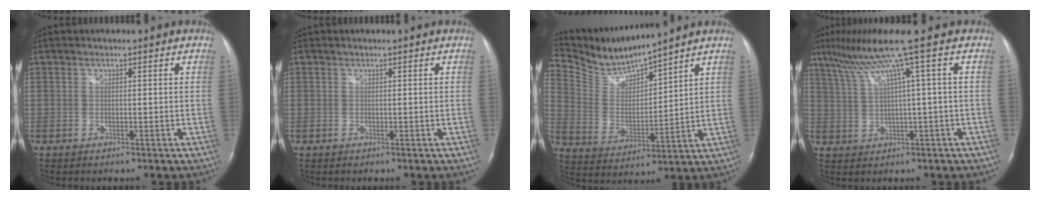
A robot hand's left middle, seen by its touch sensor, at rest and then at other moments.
{"total": 0.0}
{"total": 10.1, "force": [9.8, -0.5, 2.4], "torque": [-0.068, 0.002, 0.207]}
{"total": 8.0, "force": [4.0, -1.9, 6.6], "torque": [-0.125, 0.023, 0.078]}